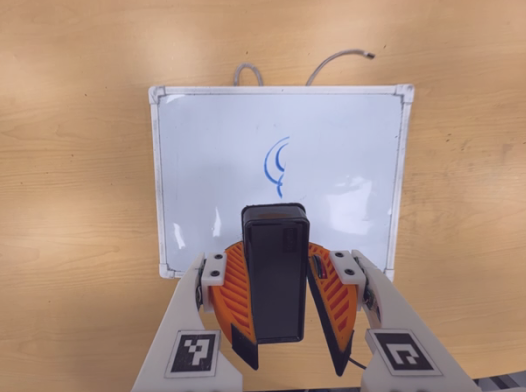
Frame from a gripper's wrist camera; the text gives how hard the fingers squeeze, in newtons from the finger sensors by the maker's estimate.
{"total": 8.2, "left": 8.7, "right": 7.7}